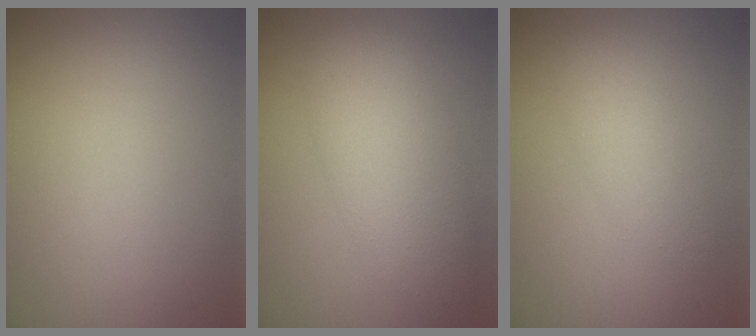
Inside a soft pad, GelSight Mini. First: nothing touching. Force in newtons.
{"total": 6.1, "press": 6.1, "slide": 0.0}
{"total": 2.6, "press": 2.6, "slide": 0.1}